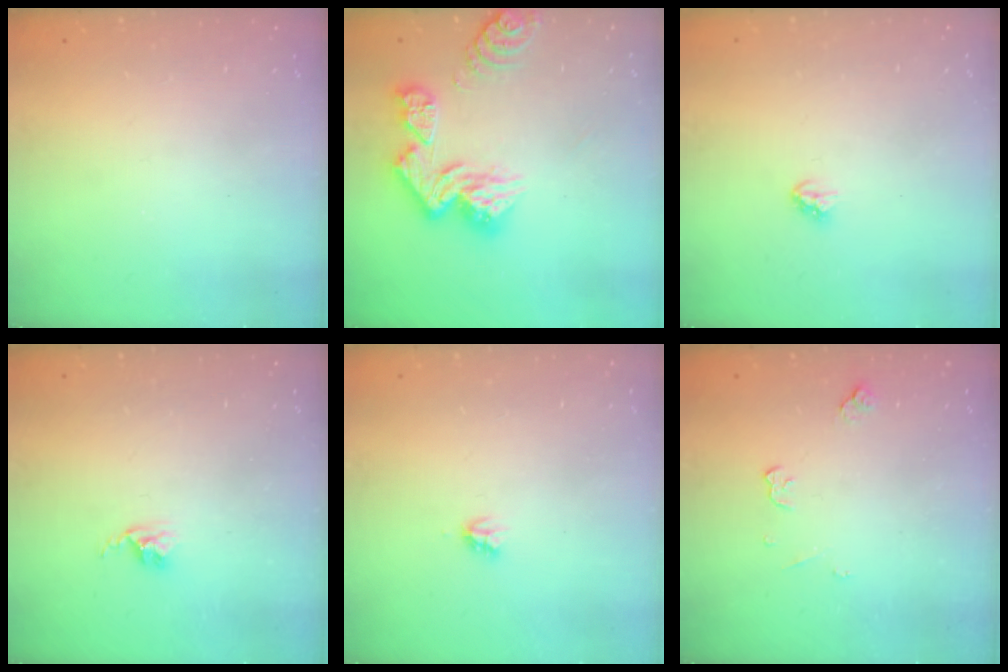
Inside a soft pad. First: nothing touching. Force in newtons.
{"total": 13.6, "press": 13.5, "slide": 1.6}
{"total": 2.9, "press": 2.9, "slide": 0.2}
{"total": 2.6, "press": 2.6, "slide": 0.4}
{"total": 2.7, "press": 2.7, "slide": 0.2}
{"total": 4.8, "press": 4.7, "slide": 0.7}